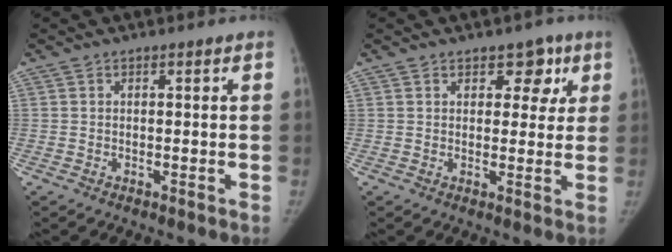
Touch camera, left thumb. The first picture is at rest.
{"total": 5.1, "force": [2.5, 3.6, 2.7], "torque": [0.004, -0.007, 0.027]}